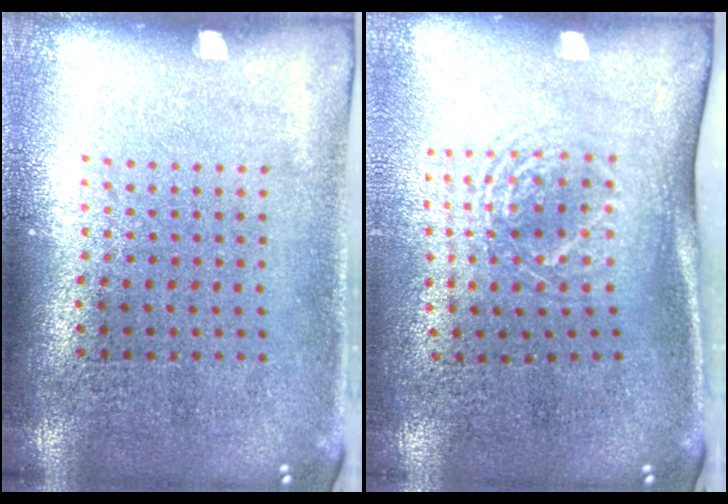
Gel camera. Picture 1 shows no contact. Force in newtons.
{"total": 1.8, "press": 1.3, "slide": 1.2}